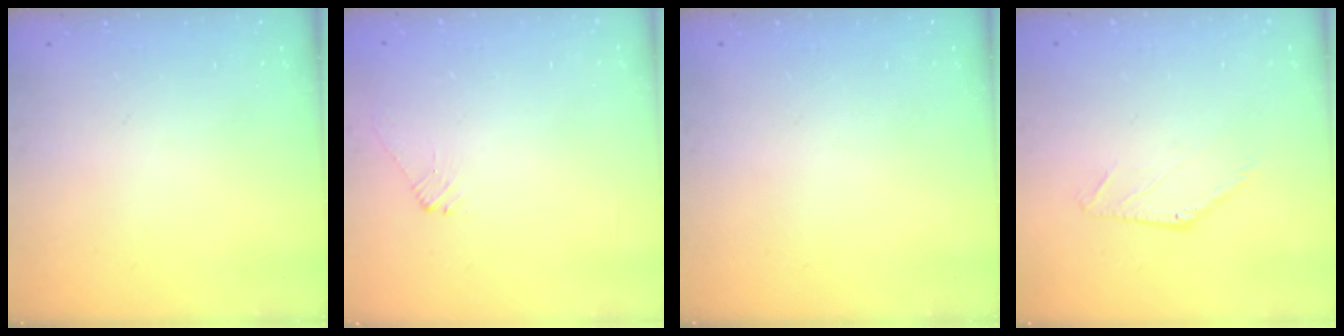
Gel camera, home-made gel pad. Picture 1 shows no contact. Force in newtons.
{"total": 2.2, "press": 2.2, "slide": 0.6}
{"total": 0.0}
{"total": 0.0}